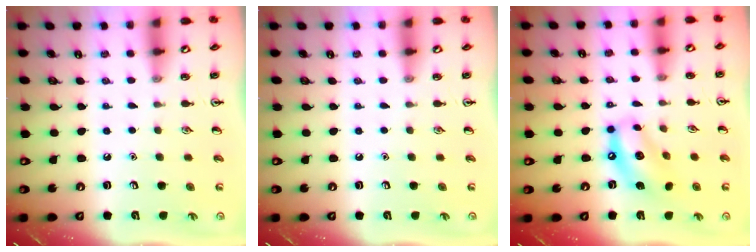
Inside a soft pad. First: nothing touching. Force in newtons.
{"total": 0.0}
{"total": 11.7, "press": 11.2, "slide": 3.5}